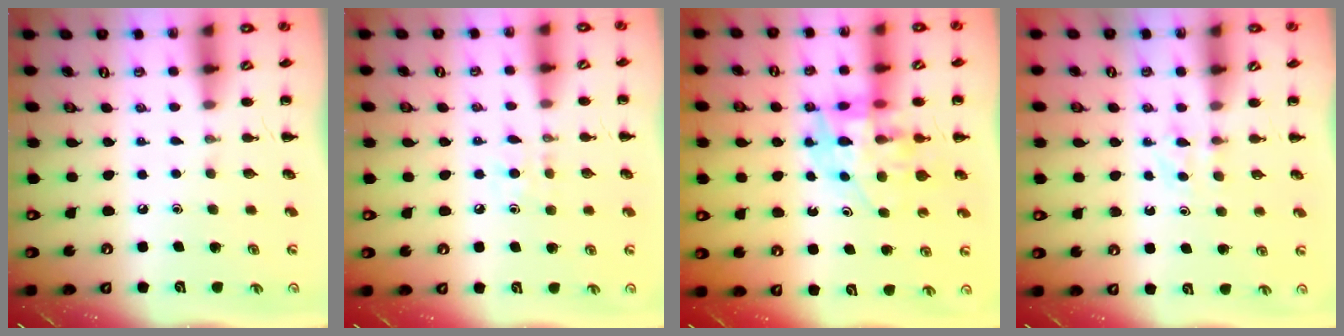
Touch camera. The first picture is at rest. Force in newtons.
{"total": 6.1, "press": 5.8, "slide": 1.9}
{"total": 12.0, "press": 11.5, "slide": 3.3}
{"total": 3.1, "press": 2.9, "slide": 1.1}